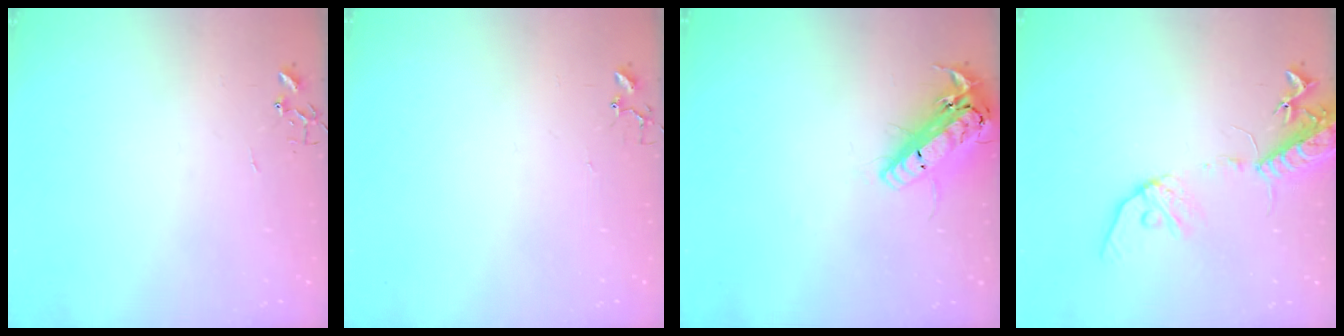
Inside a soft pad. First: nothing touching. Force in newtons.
{"total": 4.1, "press": 4.1, "slide": 0.2}
{"total": 18.4, "press": 18.1, "slide": 3.2}
{"total": 16.6, "press": 16.2, "slide": 3.5}